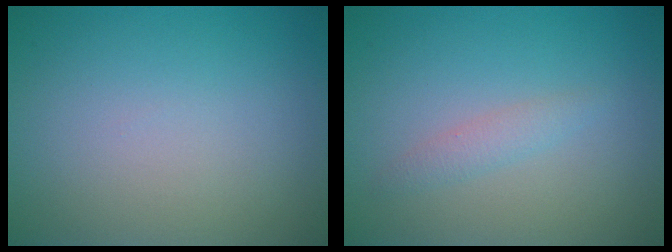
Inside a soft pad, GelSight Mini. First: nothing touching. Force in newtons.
{"total": 1.3, "press": 1.3, "slide": 0.0}